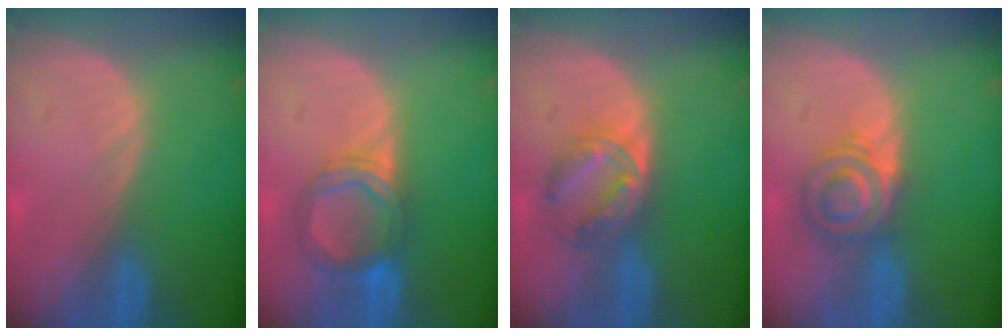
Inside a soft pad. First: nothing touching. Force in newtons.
{"total": 5.5, "press": 5.5, "slide": 0.7}
{"total": 5.8, "press": 5.5, "slide": 1.7}
{"total": 5.8, "press": 5.7, "slide": 1.1}